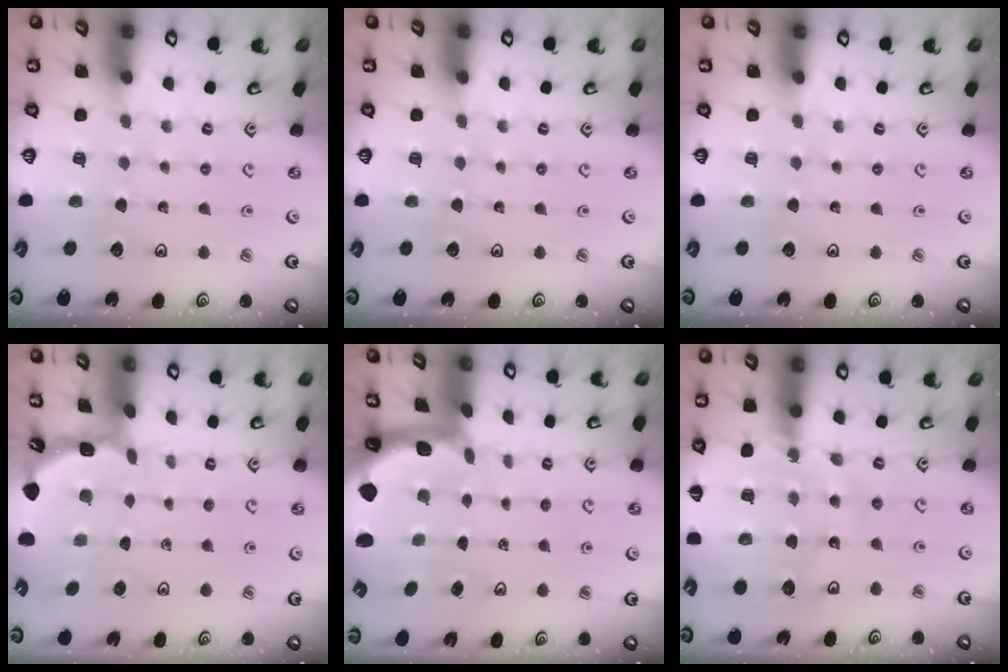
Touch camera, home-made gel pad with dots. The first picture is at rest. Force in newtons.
{"total": 0.0}
{"total": 0.0}
{"total": 1.5, "press": 1.5, "slide": 0.1}
{"total": 1.5, "press": 1.5, "slide": 0.4}
{"total": 12.7, "press": 12.5, "slide": 2.4}